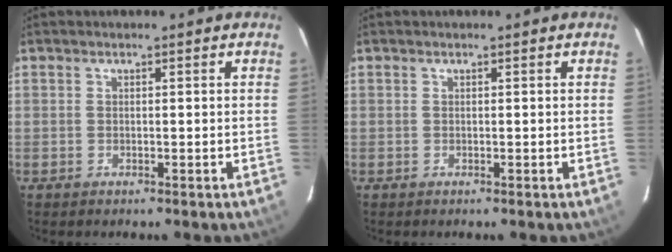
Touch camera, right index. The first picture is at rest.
{"total": 0.0}